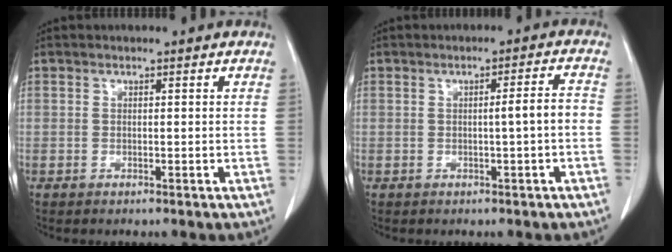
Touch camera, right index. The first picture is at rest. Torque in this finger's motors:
{"motor_torque": [0.54, -0.23, 0.13, 0.05]}